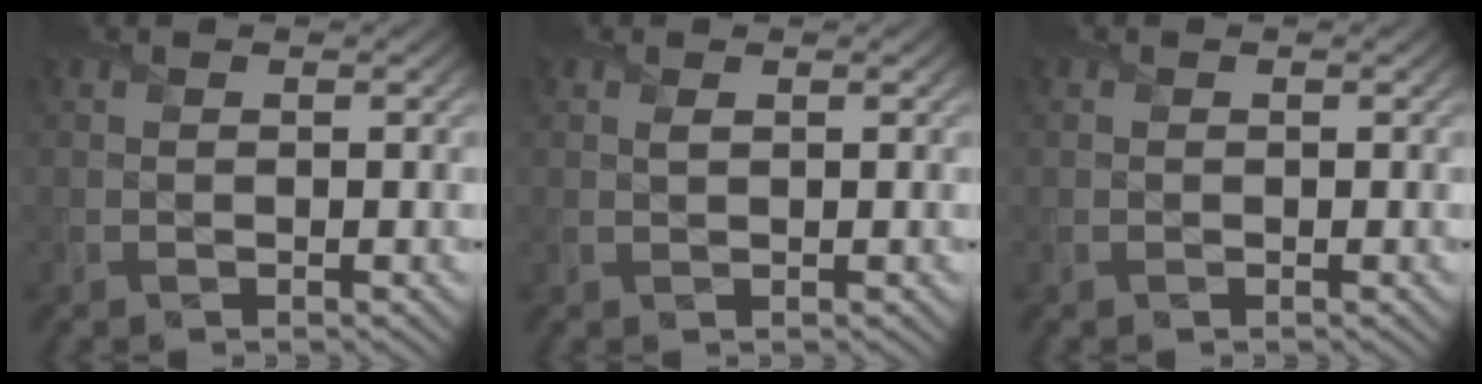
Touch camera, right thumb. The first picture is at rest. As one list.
[{"total": 0.6, "force": [0.3, 0.2, 0.4], "torque": [-0.011, 0.000, 0.006]}, {"total": 0.0}]